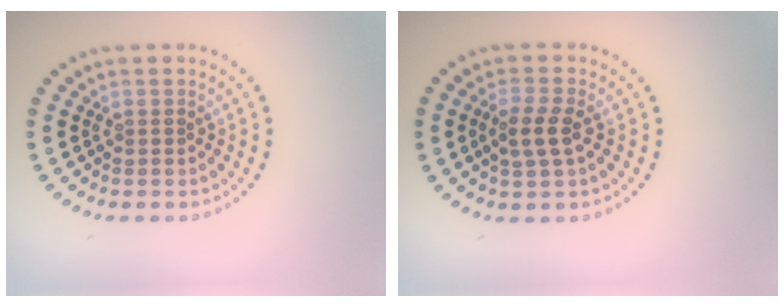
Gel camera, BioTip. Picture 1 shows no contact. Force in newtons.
{"total": 2.6, "press": 2.5, "slide": 0.8}